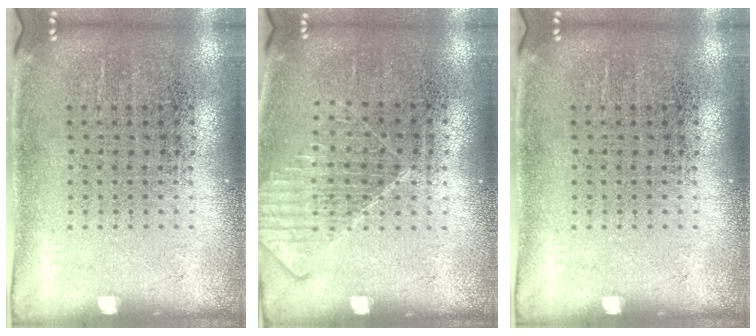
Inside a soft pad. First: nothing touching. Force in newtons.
{"total": 1.3, "press": 1.3, "slide": 0.3}
{"total": 0.0}